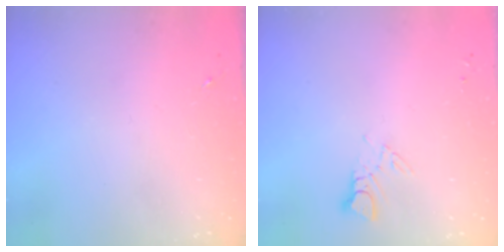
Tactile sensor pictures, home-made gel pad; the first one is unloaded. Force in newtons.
{"total": 3.9, "press": 3.9, "slide": 0.4}